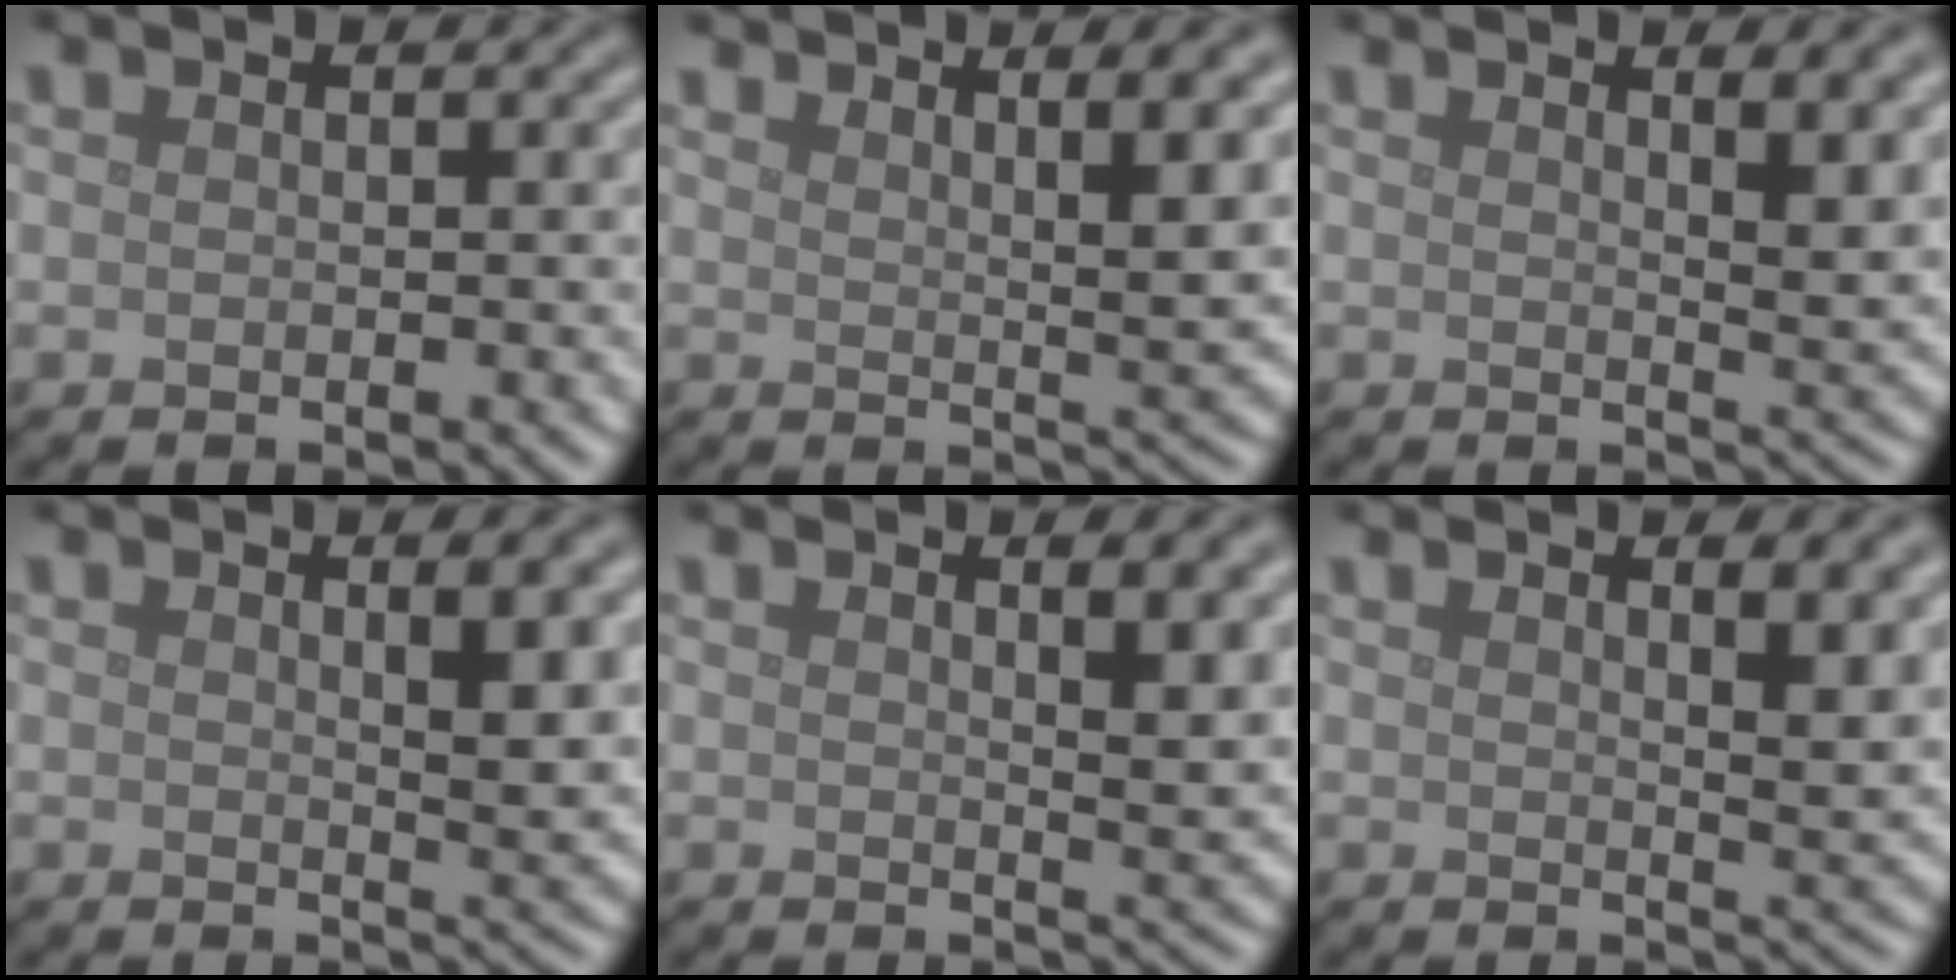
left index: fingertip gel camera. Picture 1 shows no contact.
{"total": 5.7, "force": [3.7, 1.5, 4.0], "torque": [-0.040, 0.004, 0.059]}
{"total": 4.9, "force": [2.5, 1.6, 3.9], "torque": [-0.034, 0.002, 0.034]}
{"total": 4.0, "force": [1.6, 1.1, 3.6], "torque": [-0.040, -0.004, 0.025]}
{"total": 4.4, "force": [2.2, 1.4, 3.6], "torque": [-0.035, 0.000, 0.031]}
{"total": 5.6, "force": [2.9, 1.9, 4.3], "torque": [-0.034, 0.009, 0.038]}